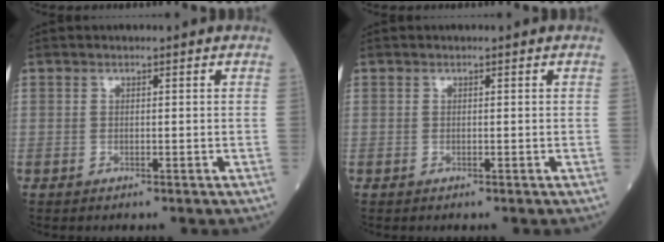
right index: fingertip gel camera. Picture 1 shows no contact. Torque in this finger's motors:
{"motor_torque": [0.00, 0.00, 0.00, -0.01]}